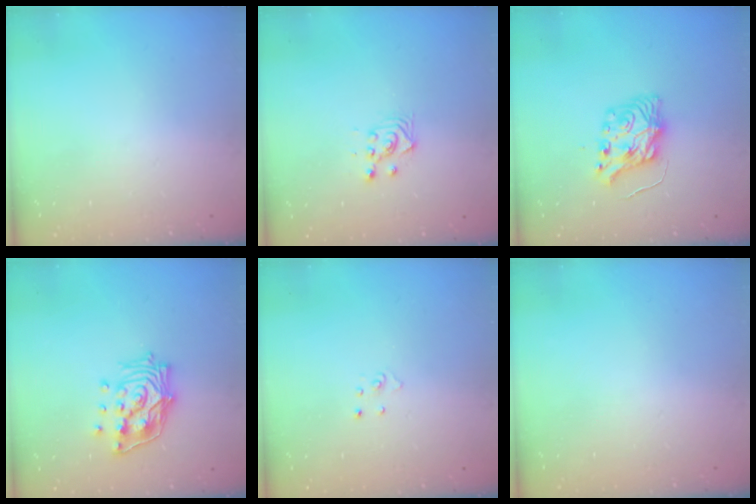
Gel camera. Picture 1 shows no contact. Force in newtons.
{"total": 3.6, "press": 3.4, "slide": 1.2}
{"total": 8.1, "press": 8.0, "slide": 0.7}
{"total": 15.1, "press": 15.0, "slide": 2.0}
{"total": 3.0, "press": 2.9, "slide": 0.3}
{"total": 0.0}